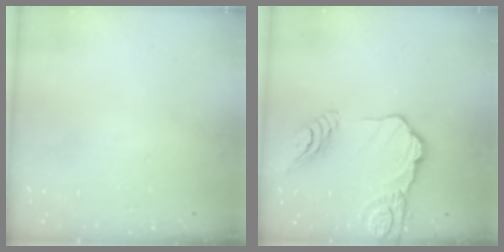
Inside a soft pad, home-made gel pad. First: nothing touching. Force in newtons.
{"total": 15.4, "press": 15.3, "slide": 2.0}